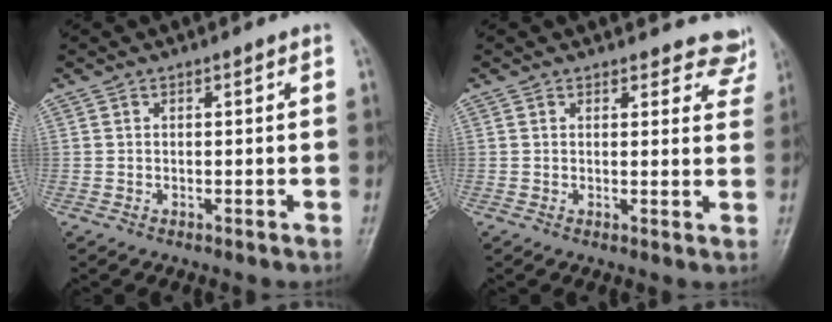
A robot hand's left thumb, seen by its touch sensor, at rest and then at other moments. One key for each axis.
{"total": 6.6, "fx": 6.1, "fy": 2.5, "fz": 0.0, "tx": 0.049, "ty": -0.034, "tz": 0.039}